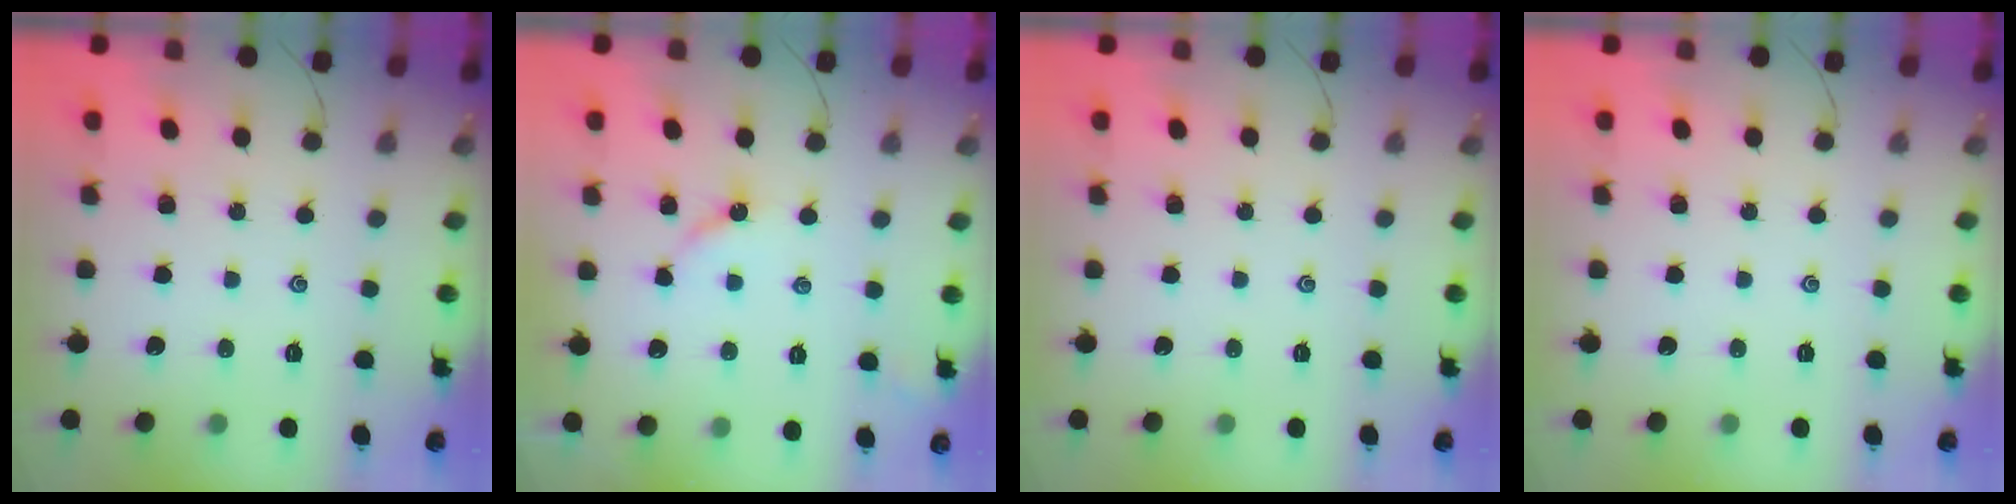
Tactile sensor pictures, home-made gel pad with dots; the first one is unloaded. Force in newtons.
{"total": 3.7, "press": 3.7, "slide": 0.4}
{"total": 0.0}
{"total": 0.0}